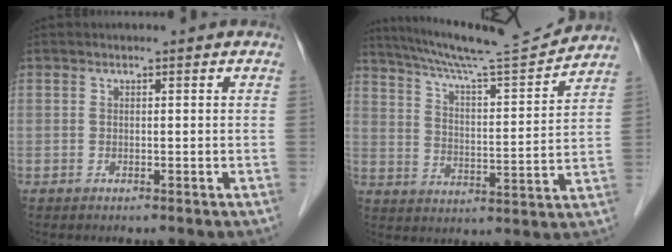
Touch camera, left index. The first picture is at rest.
{"total": 15.0, "force": [14.2, -1.0, 4.6], "torque": [-0.087, -0.016, 0.221]}